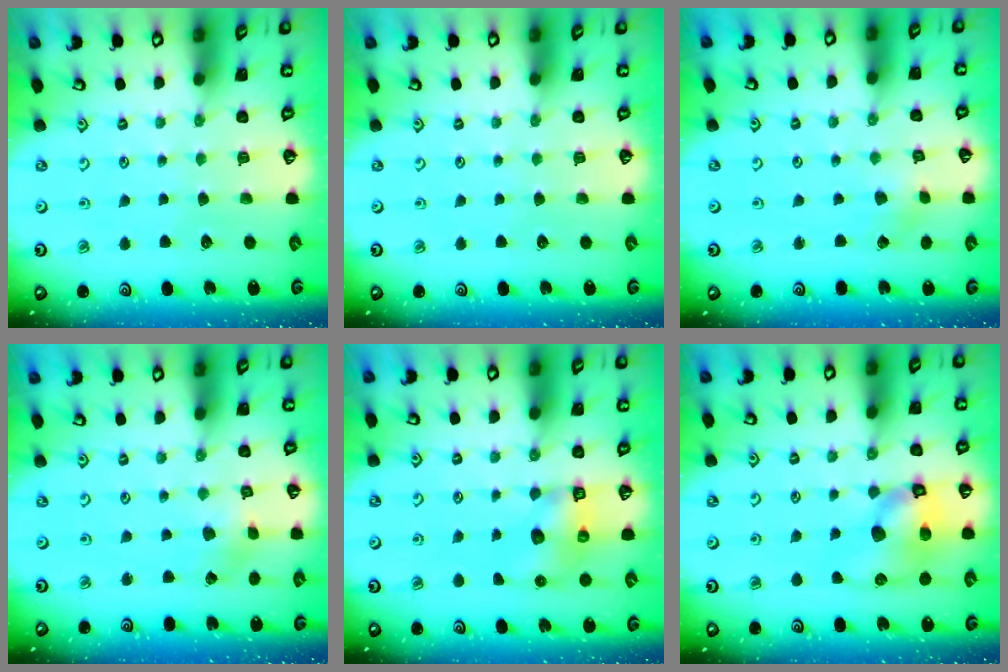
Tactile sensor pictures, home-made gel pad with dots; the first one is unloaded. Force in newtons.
{"total": 0.0}
{"total": 1.3, "press": 1.3, "slide": 0.2}
{"total": 1.9, "press": 1.9, "slide": 0.3}
{"total": 6.4, "press": 6.4, "slide": 0.7}
{"total": 11.8, "press": 11.6, "slide": 1.8}